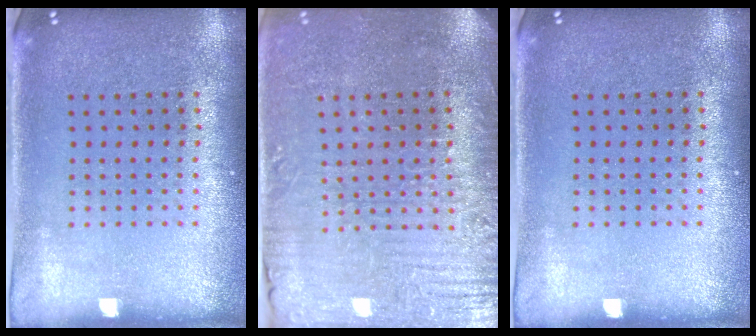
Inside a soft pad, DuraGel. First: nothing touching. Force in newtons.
{"total": 3.8, "press": 3.6, "slide": 1.2}
{"total": 0.0}